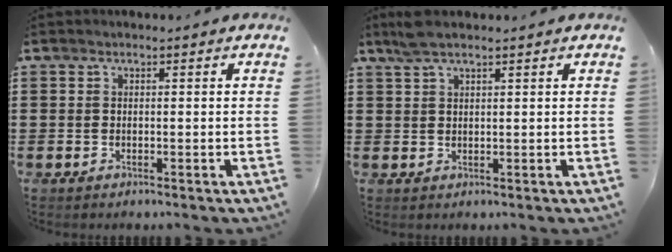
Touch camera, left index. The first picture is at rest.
{"total": 3.2, "force": [2.3, 0.7, 2.0], "torque": [-0.044, 0.004, 0.043]}